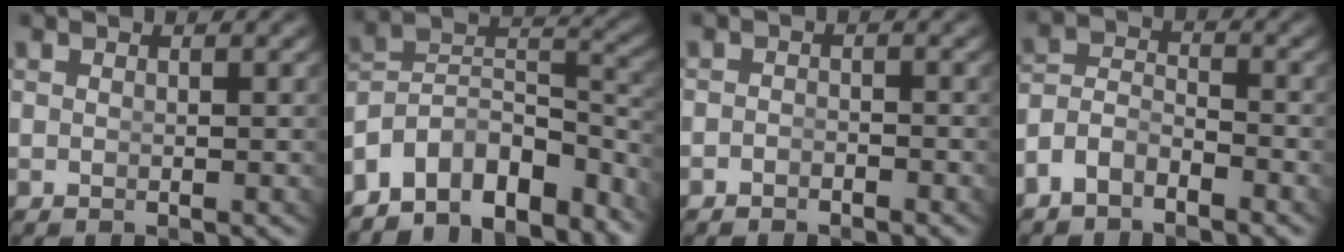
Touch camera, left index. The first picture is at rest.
{"total": 13.2, "force": [-6.5, 9.6, 6.4], "torque": [-0.129, -0.056, -0.099]}
{"total": 1.3, "force": [-1.3, 0.2, -0.1], "torque": [0.000, -0.013, -0.017]}
{"total": 4.7, "force": [-2.7, 3.5, 1.5], "torque": [-0.041, -0.020, -0.047]}